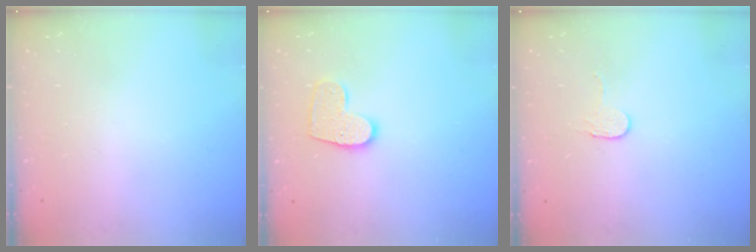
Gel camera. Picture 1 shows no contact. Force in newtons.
{"total": 10.9, "press": 10.9, "slide": 0.5}
{"total": 2.7, "press": 2.7, "slide": 0.2}